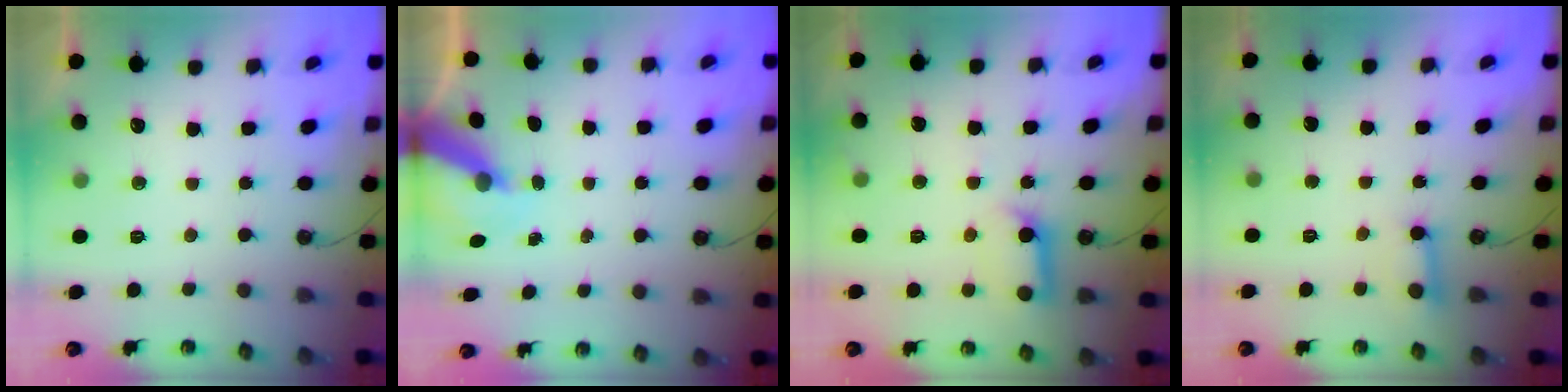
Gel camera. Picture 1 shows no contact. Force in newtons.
{"total": 7.7, "press": 7.7, "slide": 0.7}
{"total": 11.1, "press": 11.0, "slide": 1.3}
{"total": 4.5, "press": 4.4, "slide": 0.4}